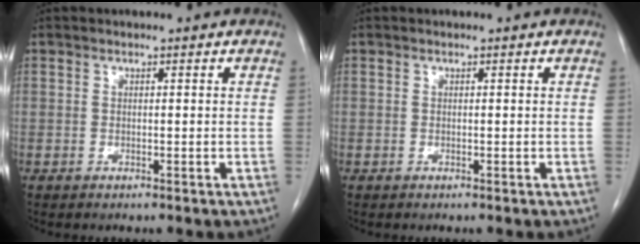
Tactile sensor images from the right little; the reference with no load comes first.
{"total": 0.0}